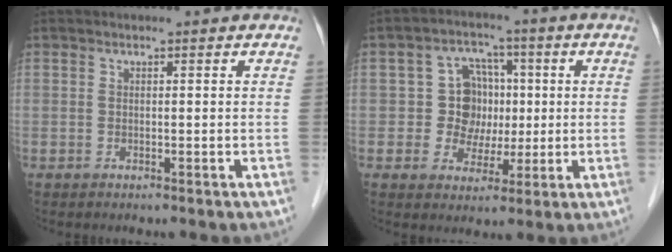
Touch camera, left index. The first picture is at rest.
{"total": 7.0, "force": [0.1, 6.7, 2.2], "torque": [-0.035, 0.024, 0.003]}